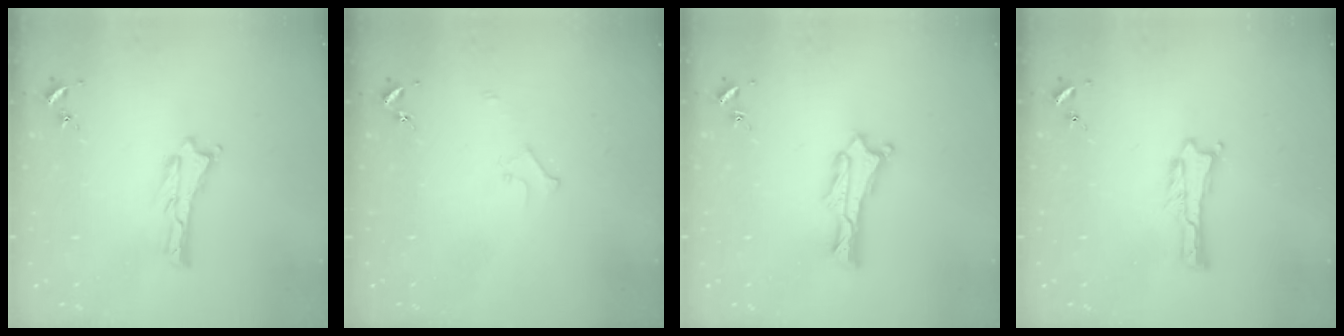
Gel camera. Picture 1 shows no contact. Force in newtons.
{"total": 2.2, "press": 2.2, "slide": 0.2}
{"total": 0.9, "press": 0.9, "slide": 0.2}
{"total": 0.0}